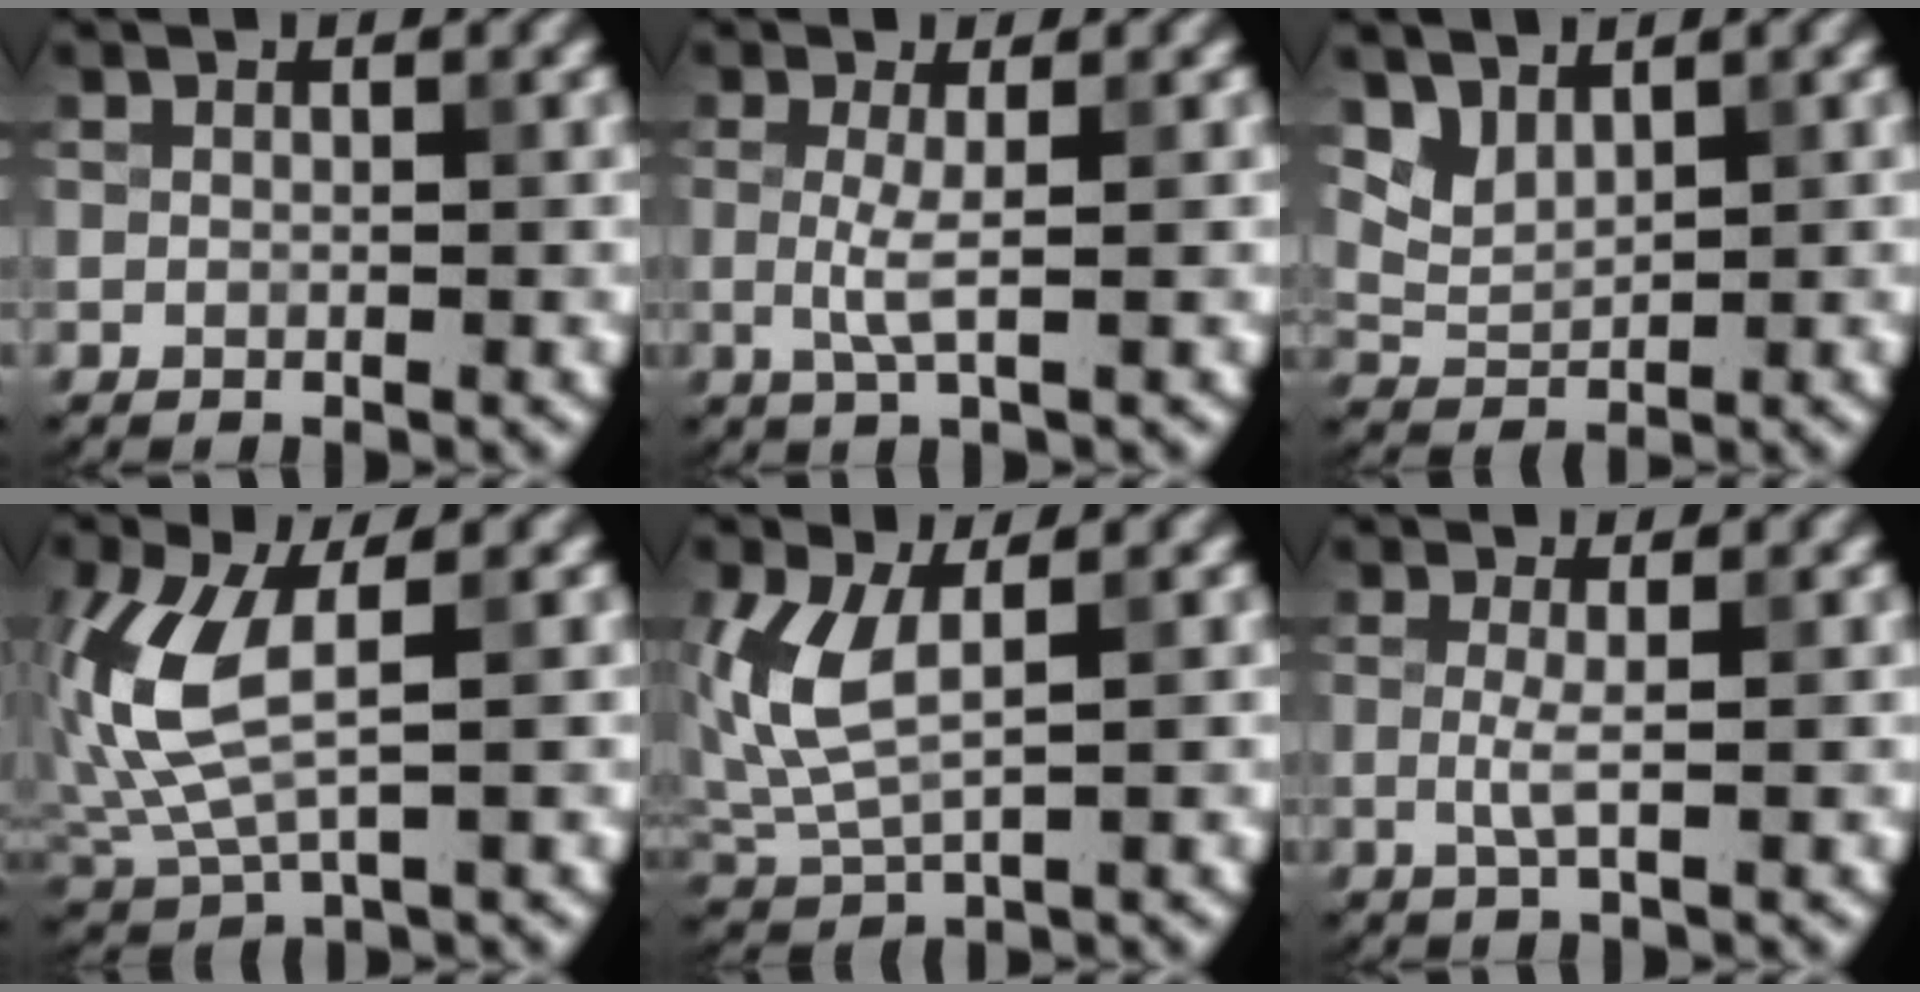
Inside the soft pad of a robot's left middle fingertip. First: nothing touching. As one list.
[{"total": 1.9, "force": [0.0, 0.2, 1.9], "torque": [-0.047, -0.005, -0.001]}, {"total": 2.4, "force": [2.0, 1.0, 0.8], "torque": [-0.029, -0.007, 0.053]}, {"total": 7.0, "force": [0.8, 3.3, 6.2], "torque": [-0.176, -0.003, 0.020]}, {"total": 5.0, "force": [1.1, 2.5, 4.2], "torque": [-0.116, -0.004, 0.028]}, {"total": 1.4, "force": [0.0, 0.2, 1.4], "torque": [-0.036, -0.005, -0.002]}]